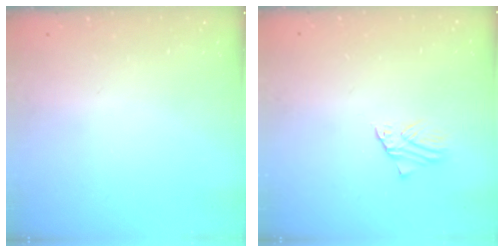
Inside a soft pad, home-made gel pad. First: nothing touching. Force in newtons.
{"total": 1.7, "press": 1.6, "slide": 0.2}